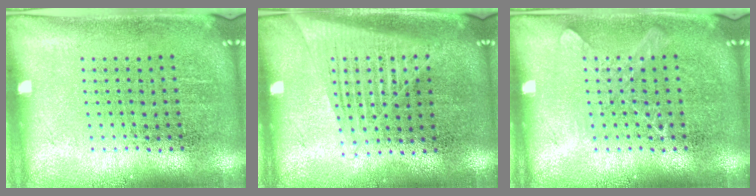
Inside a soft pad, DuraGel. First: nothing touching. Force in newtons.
{"total": 1.4, "press": 1.3, "slide": 0.7}
{"total": 1.0, "press": 1.0, "slide": 0.3}